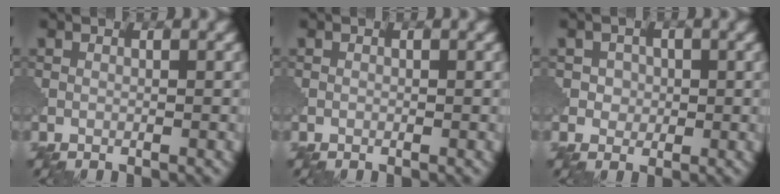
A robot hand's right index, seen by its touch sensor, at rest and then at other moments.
{"total": 0.0}
{"total": 1.9, "force": [0.3, 1.7, 0.7], "torque": [-0.007, -0.001, 0.008]}